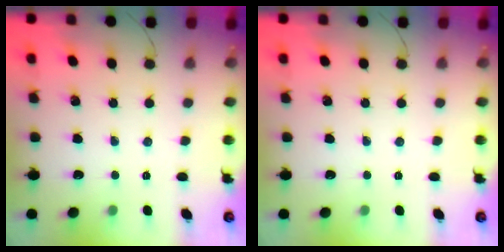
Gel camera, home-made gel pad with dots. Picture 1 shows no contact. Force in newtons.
{"total": 0.0}